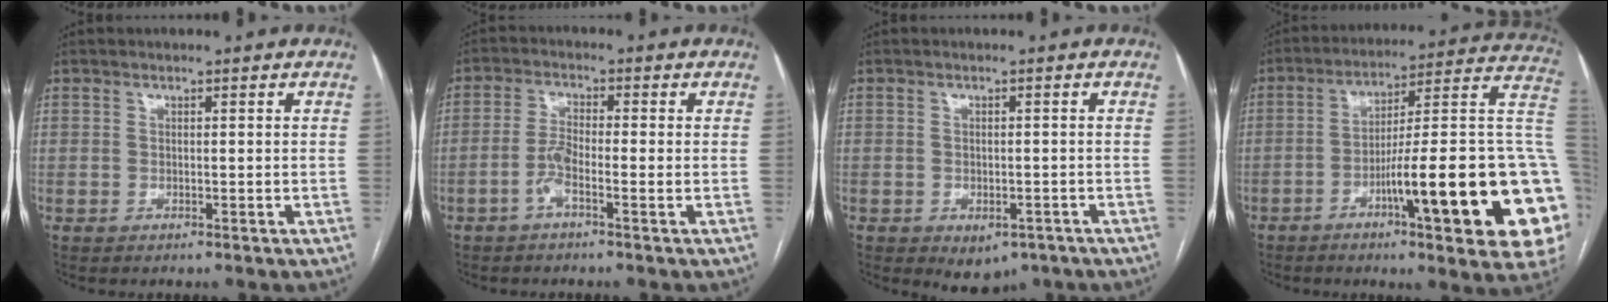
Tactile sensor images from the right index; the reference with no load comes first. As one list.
[{"total": 3.5, "force": [-1.5, 0.4, 3.1], "torque": [-0.065, 0.006, -0.034]}, {"total": 5.0, "force": [-3.2, 3.0, 2.3], "torque": [-0.019, -0.001, -0.035]}, {"total": 26.8, "force": [-5.9, 2.6, 26.0], "torque": [-0.256, 0.008, -0.089]}]